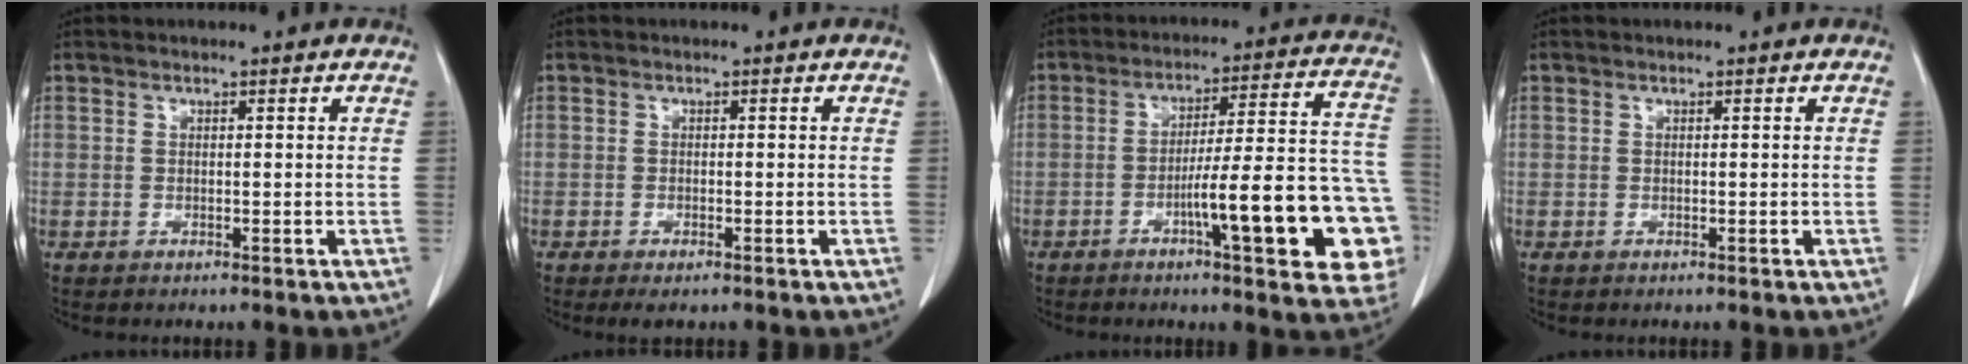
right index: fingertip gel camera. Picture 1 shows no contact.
{"total": 2.0, "force": [-1.3, 0.6, 1.3], "torque": [-0.021, -0.004, -0.013]}
{"total": 19.5, "force": [-6.5, 2.0, 18.3], "torque": [-0.157, 0.026, -0.083]}
{"total": 0.0}